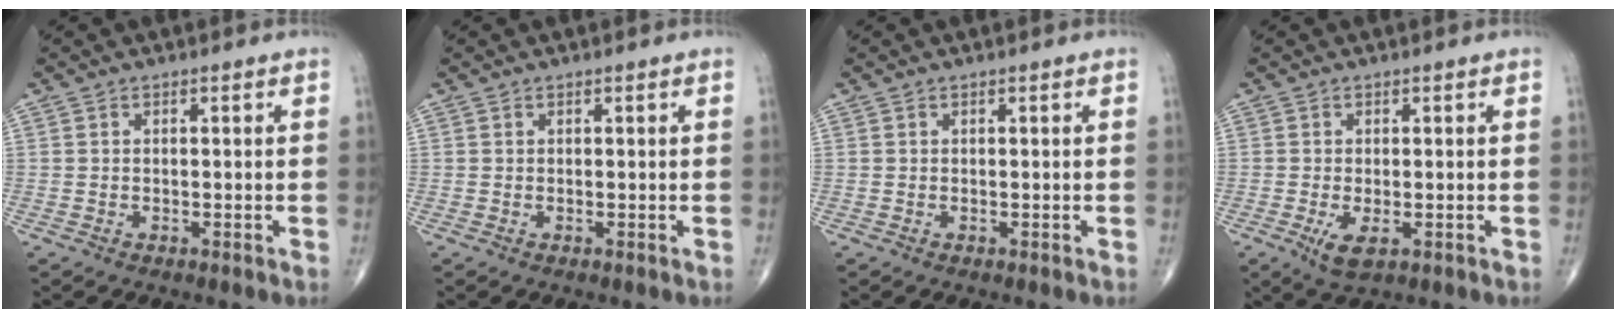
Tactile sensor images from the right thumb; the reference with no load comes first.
{"total": 0.0}
{"total": 0.0}
{"total": 4.0, "force": [-1.4, 1.7, 3.4], "torque": [-0.065, -0.010, -0.019]}